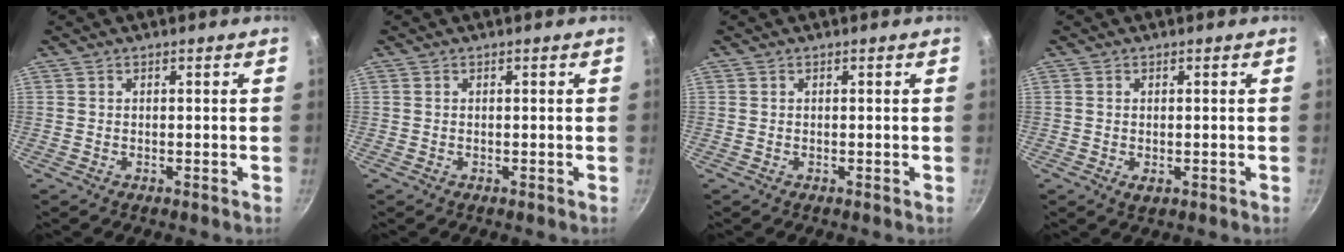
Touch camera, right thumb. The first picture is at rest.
{"total": 0.0}
{"total": 0.0}
{"total": 1.6, "force": [-0.4, 0.9, 1.3], "torque": [-0.021, -0.005, -0.005]}